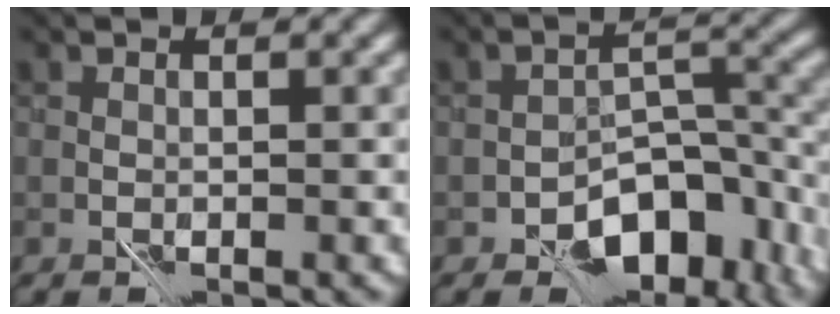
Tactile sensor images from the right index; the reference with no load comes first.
{"total": 9.3, "force": [-5.4, 5.0, 5.7], "torque": [-0.059, -0.007, -0.087]}